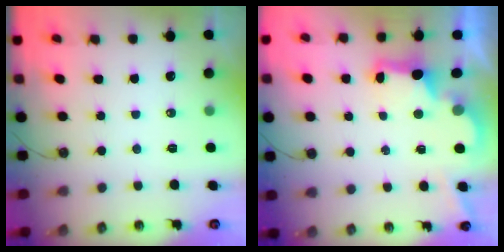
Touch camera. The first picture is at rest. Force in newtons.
{"total": 2.9, "press": 2.8, "slide": 0.9}